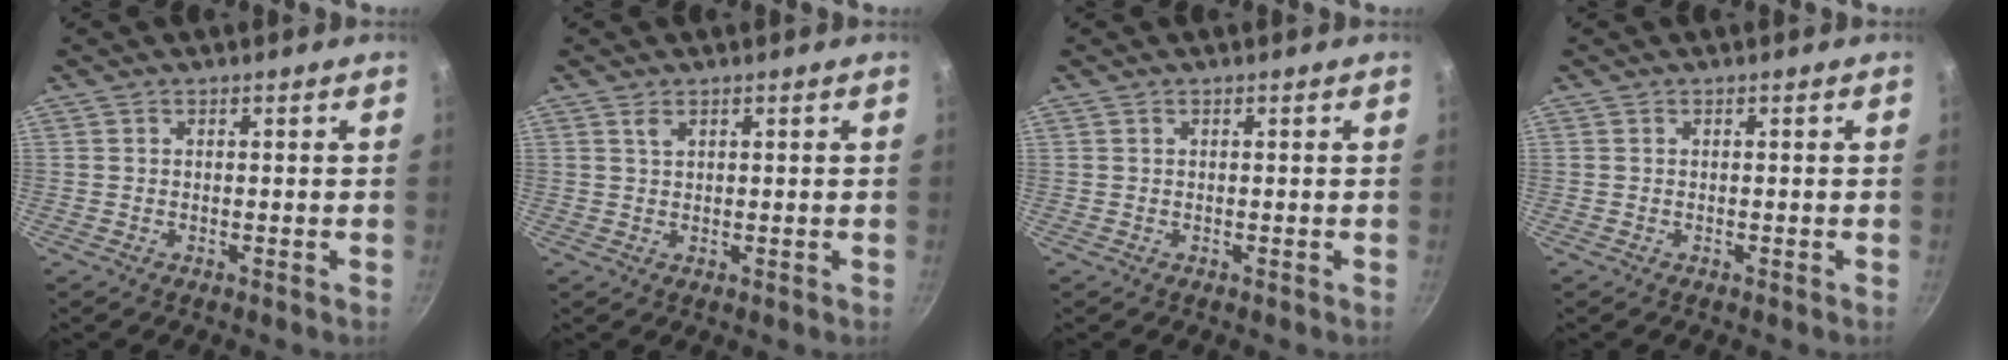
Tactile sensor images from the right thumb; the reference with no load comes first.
{"total": 1.3, "force": [0.9, 0.6, 0.6], "torque": [-0.011, -0.003, 0.020]}
{"total": 0.0}
{"total": 0.0}